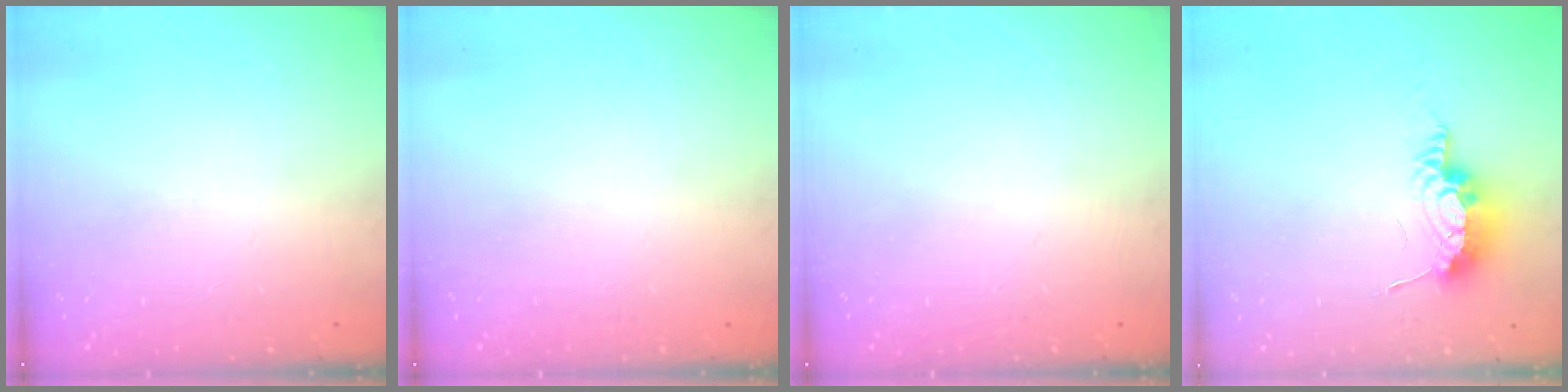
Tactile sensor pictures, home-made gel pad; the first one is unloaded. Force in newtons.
{"total": 0.0}
{"total": 0.0}
{"total": 10.3, "press": 9.3, "slide": 4.4}